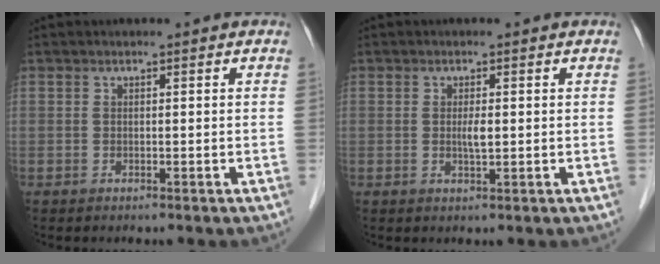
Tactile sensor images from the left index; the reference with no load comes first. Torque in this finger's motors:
{"motor_torque": [0.43, 0.35, 0.08, 0.01]}